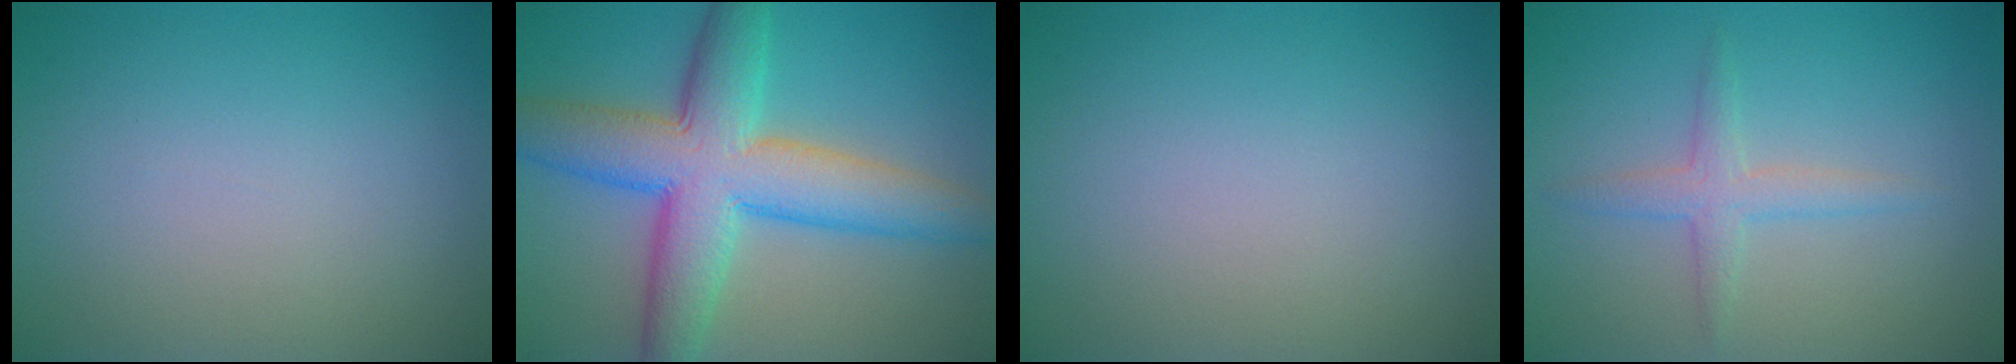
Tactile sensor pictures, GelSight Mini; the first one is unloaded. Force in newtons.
{"total": 9.7, "press": 9.6, "slide": 0.2}
{"total": 0.0}
{"total": 2.2, "press": 2.2, "slide": 0.1}